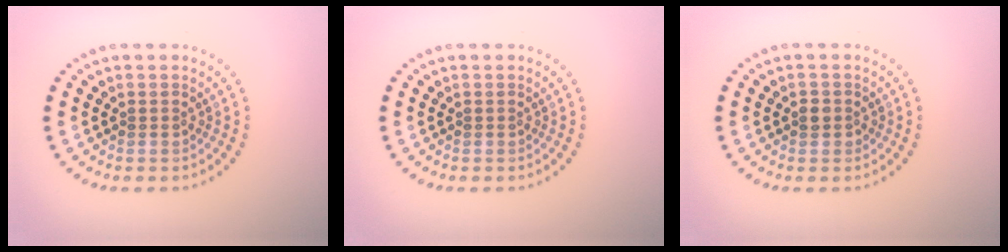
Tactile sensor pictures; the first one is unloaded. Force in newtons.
{"total": 0.0}
{"total": 1.1, "press": 1.0, "slide": 0.5}